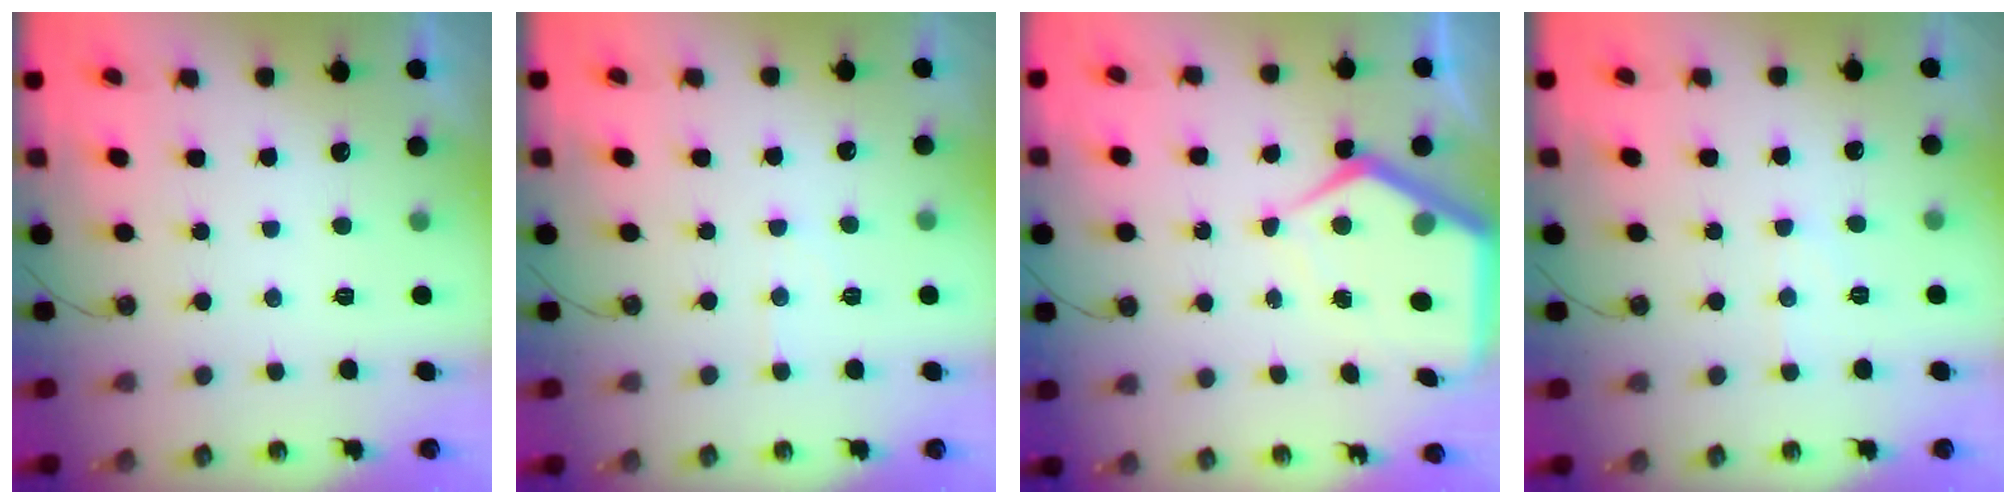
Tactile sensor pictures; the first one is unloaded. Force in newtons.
{"total": 4.4, "press": 4.3, "slide": 0.5}
{"total": 9.2, "press": 9.1, "slide": 0.7}
{"total": 5.3, "press": 5.2, "slide": 0.6}